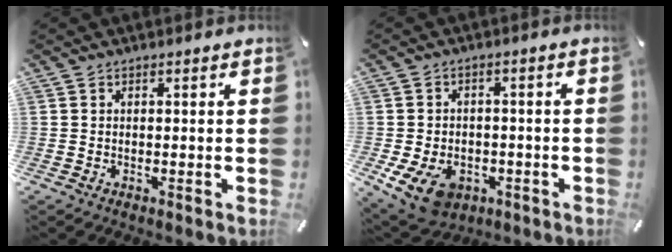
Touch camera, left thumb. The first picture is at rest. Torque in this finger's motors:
{"motor_torque": [0.87, 2.68, 0.82, 0.63, 0.11]}